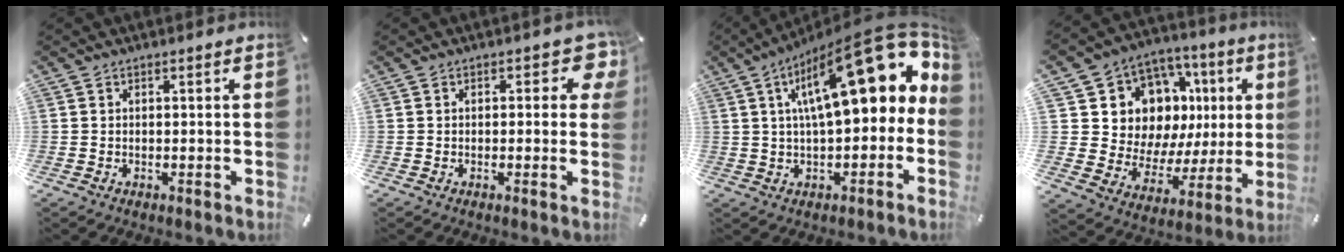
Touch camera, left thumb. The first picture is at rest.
{"total": 4.5, "force": [1.4, 2.6, 3.4], "torque": [-0.030, -0.004, 0.016]}
{"total": 24.9, "force": [8.9, 9.5, 21.2], "torque": [-0.324, -0.050, 0.149]}
{"total": 12.7, "force": [5.7, 10.7, 3.9], "torque": [-0.061, -0.057, 0.119]}